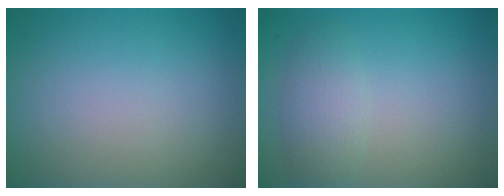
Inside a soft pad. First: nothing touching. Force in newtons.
{"total": 2.5, "press": 2.5, "slide": 0.1}